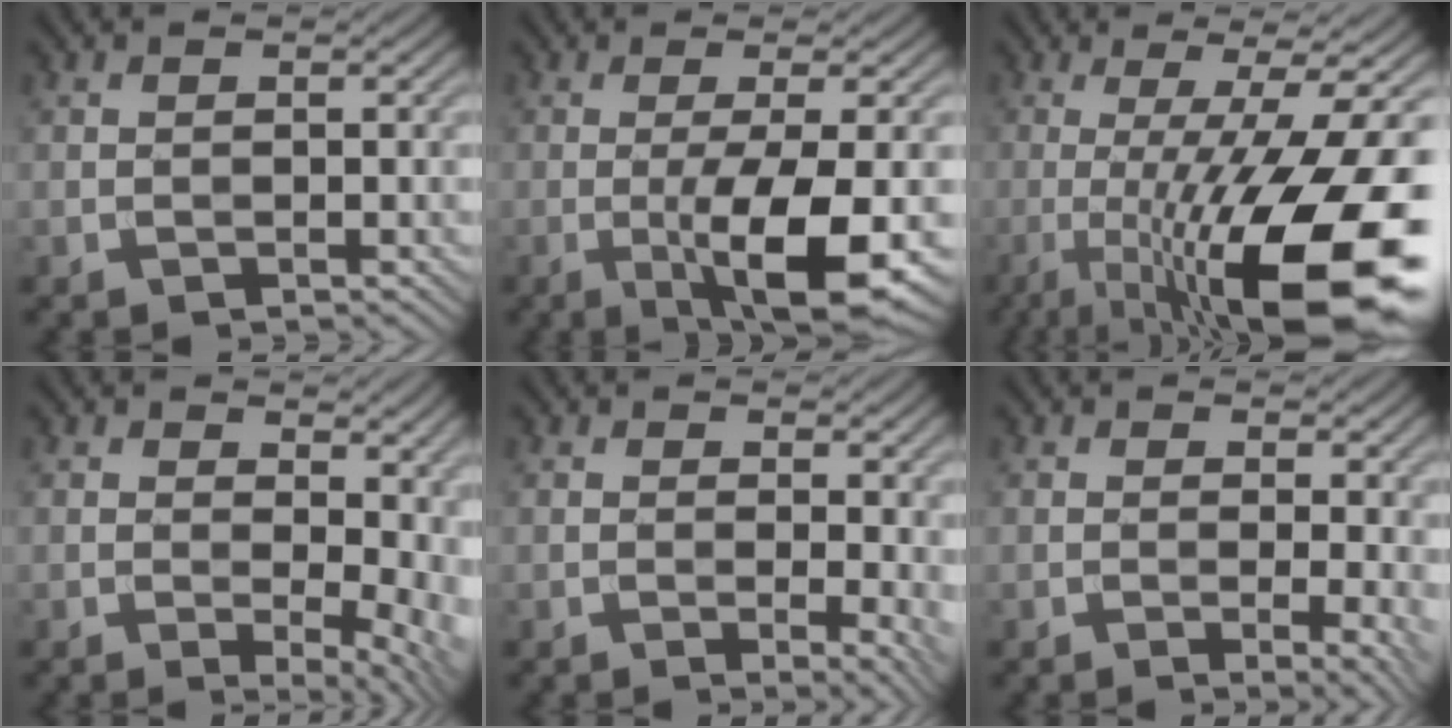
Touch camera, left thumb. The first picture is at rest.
{"total": 9.1, "force": [-2.4, 1.8, 8.5], "torque": [-0.138, -0.001, -0.039]}
{"total": 18.1, "force": [-4.8, 4.4, 16.9], "torque": [-0.240, 0.001, -0.080]}
{"total": 10.8, "force": [1.8, 5.7, 9.0], "torque": [-0.091, 0.003, 0.045]}
{"total": 4.8, "force": [0.4, 1.6, 4.5], "torque": [-0.061, -0.005, 0.005]}
{"total": 4.8, "force": [0.2, 1.4, 4.6], "torque": [-0.067, -0.006, 0.001]}